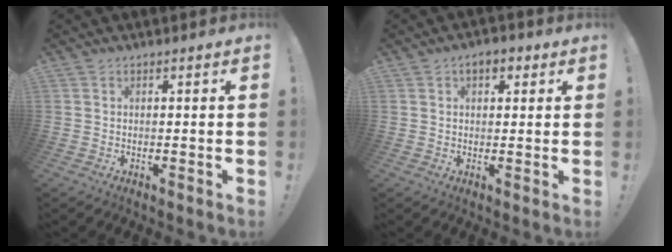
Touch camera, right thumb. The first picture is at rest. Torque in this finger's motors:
{"motor_torque": [0.55, 0.73, 0.61, 0.02, 0.00]}